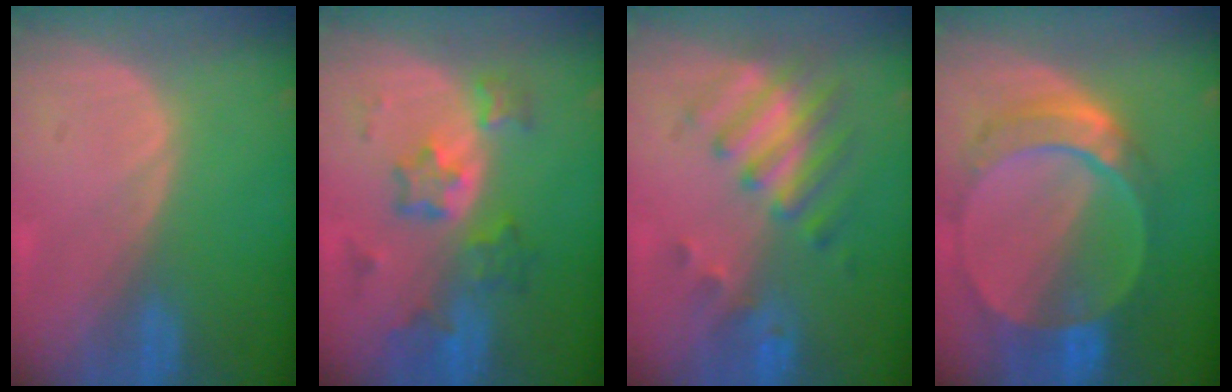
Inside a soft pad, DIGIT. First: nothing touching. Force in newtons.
{"total": 6.9, "press": 6.7, "slide": 1.7}
{"total": 8.0, "press": 7.0, "slide": 3.9}
{"total": 9.6, "press": 8.4, "slide": 4.7}